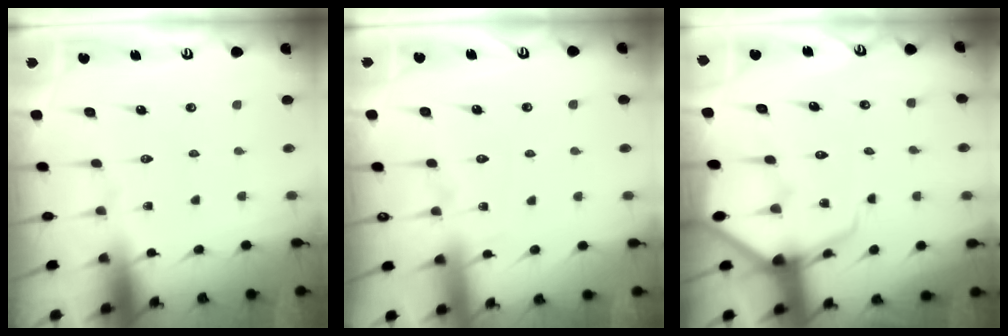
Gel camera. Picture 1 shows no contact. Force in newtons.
{"total": 5.1, "press": 5.1, "slide": 0.6}
{"total": 7.0, "press": 6.9, "slide": 0.7}